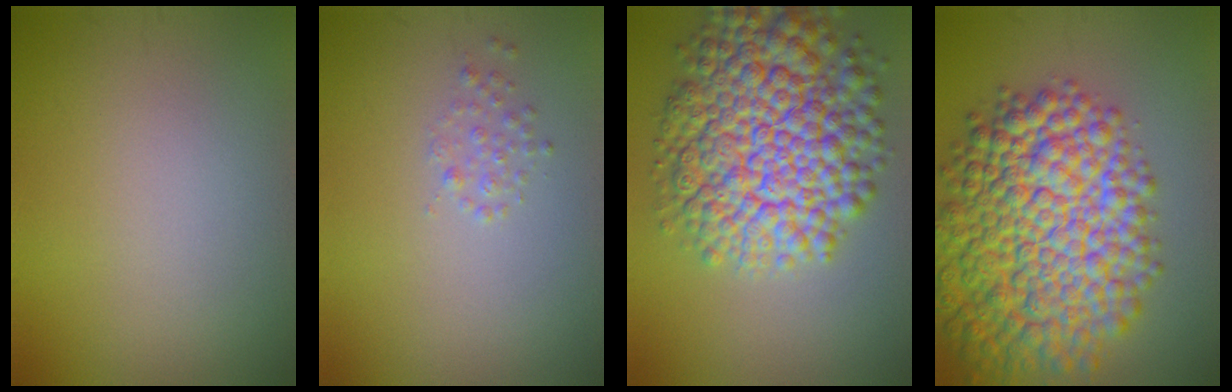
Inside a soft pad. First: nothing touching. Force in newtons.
{"total": 1.0, "press": 1.0, "slide": 0.1}
{"total": 11.7, "press": 11.7, "slide": 0.4}
{"total": 12.7, "press": 12.7, "slide": 0.3}